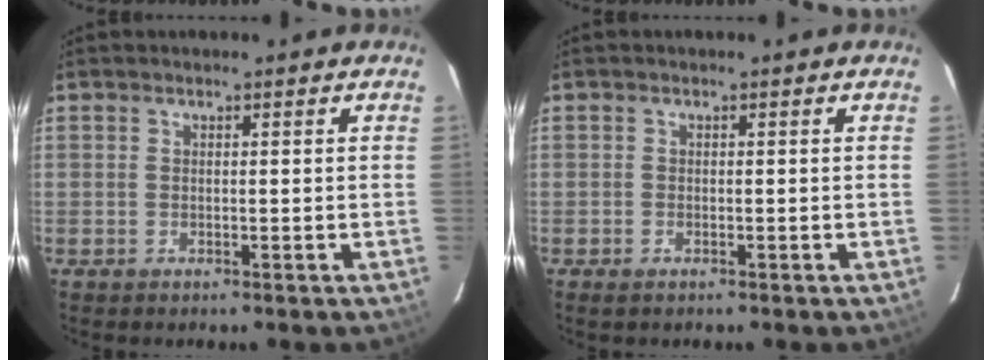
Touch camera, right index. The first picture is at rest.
{"total": 0.8, "force": [-0.6, 0.4, 0.4], "torque": [-0.007, -0.003, -0.012]}